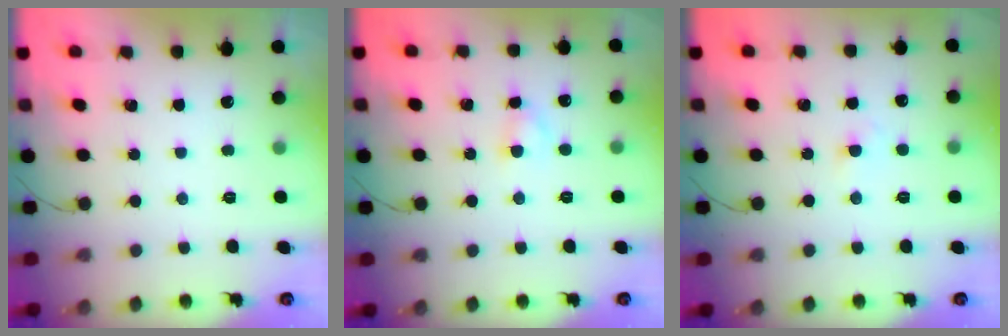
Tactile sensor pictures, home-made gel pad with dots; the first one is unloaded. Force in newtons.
{"total": 2.6, "press": 2.3, "slide": 1.2}
{"total": 1.9, "press": 1.6, "slide": 1.0}